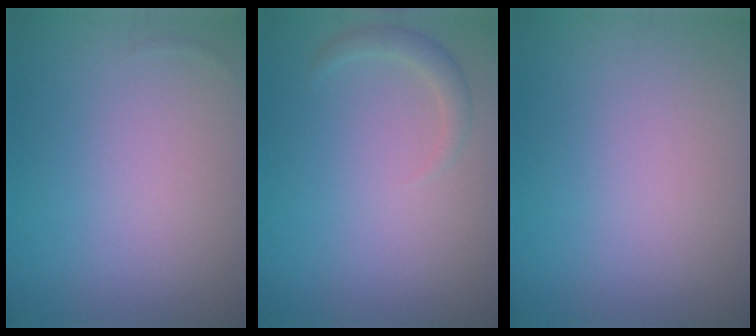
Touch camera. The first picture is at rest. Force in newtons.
{"total": 1.4, "press": 1.4, "slide": 0.1}
{"total": 0.0}